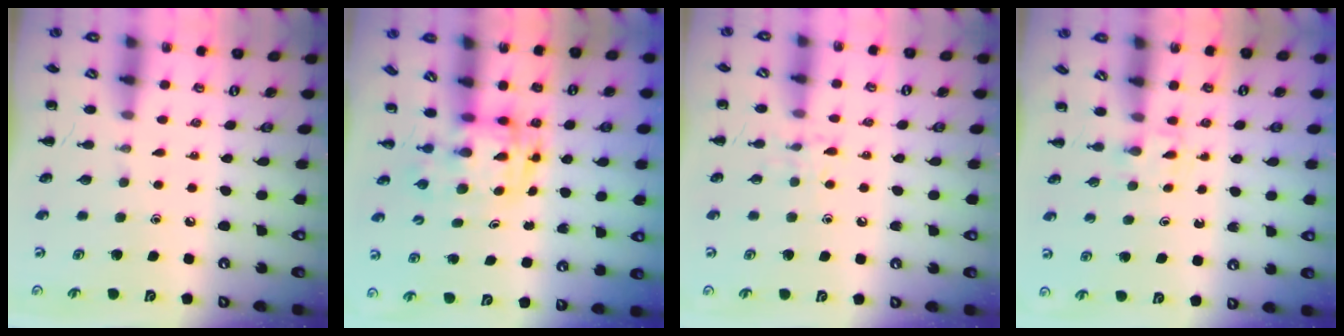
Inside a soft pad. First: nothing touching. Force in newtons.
{"total": 2.8, "press": 2.8, "slide": 0.5}
{"total": 6.3, "press": 6.2, "slide": 1.3}
{"total": 2.3, "press": 2.1, "slide": 0.8}